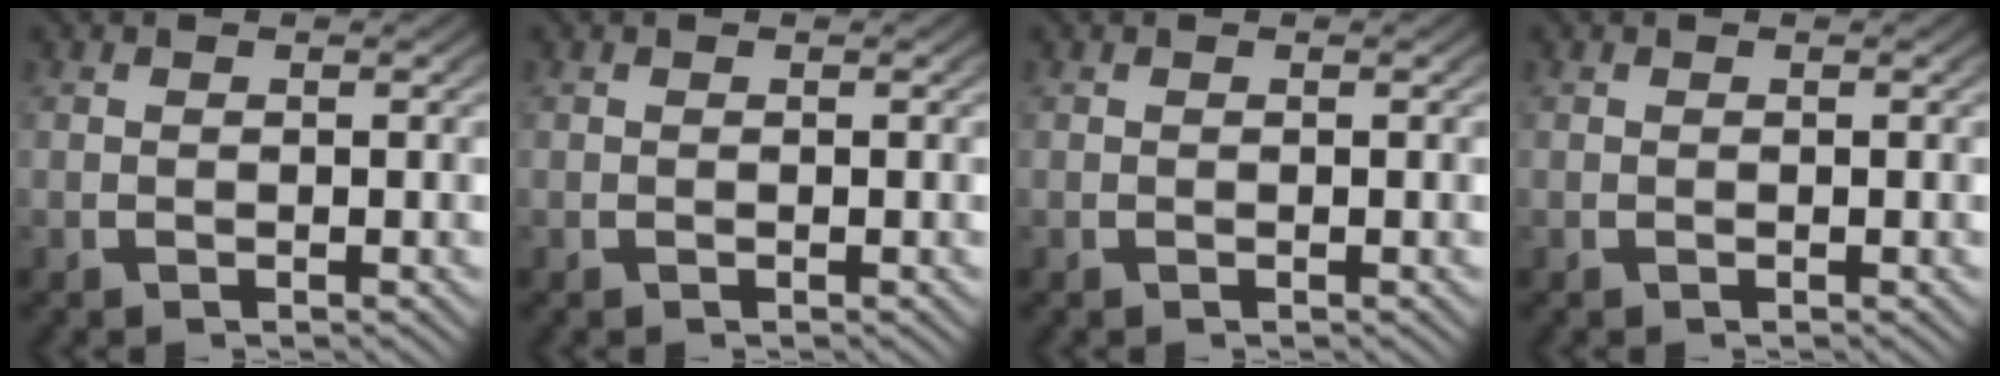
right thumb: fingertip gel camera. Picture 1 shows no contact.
{"total": 0.0}
{"total": 0.0}
{"total": 0.0}